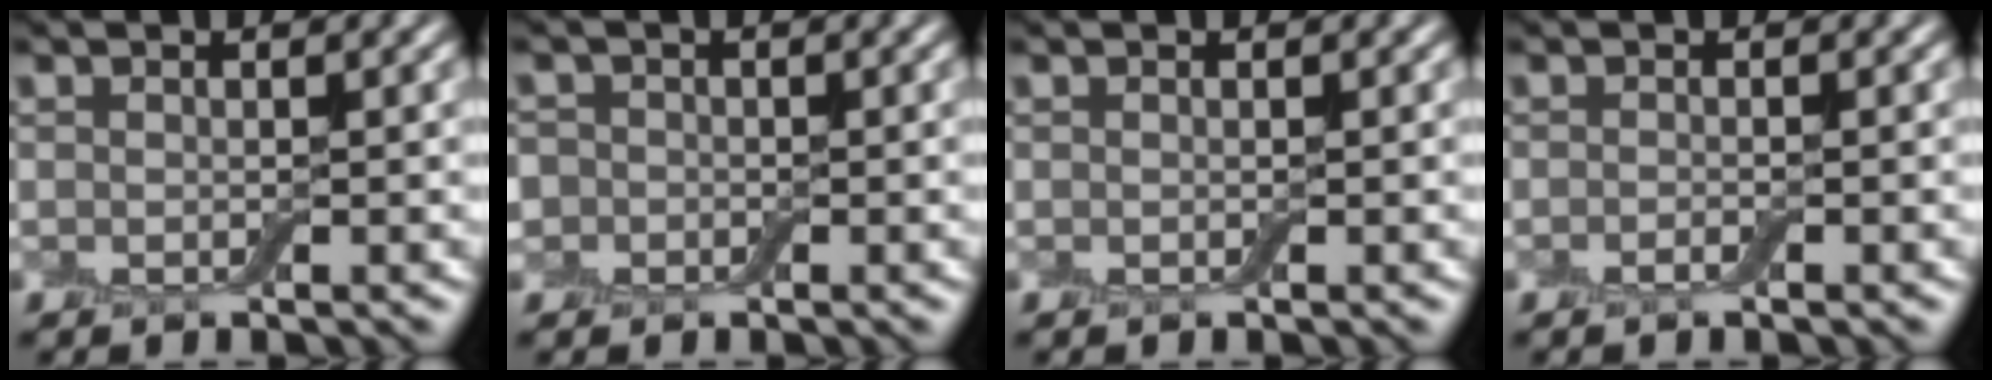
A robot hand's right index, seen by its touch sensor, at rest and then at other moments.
{"total": 2.4, "force": [0.0, 2.3, 0.6], "torque": [0.006, 0.011, -0.028]}
{"total": 0.0}
{"total": 0.7, "force": [-0.4, 0.1, 0.5], "torque": [-0.010, -0.002, -0.008]}